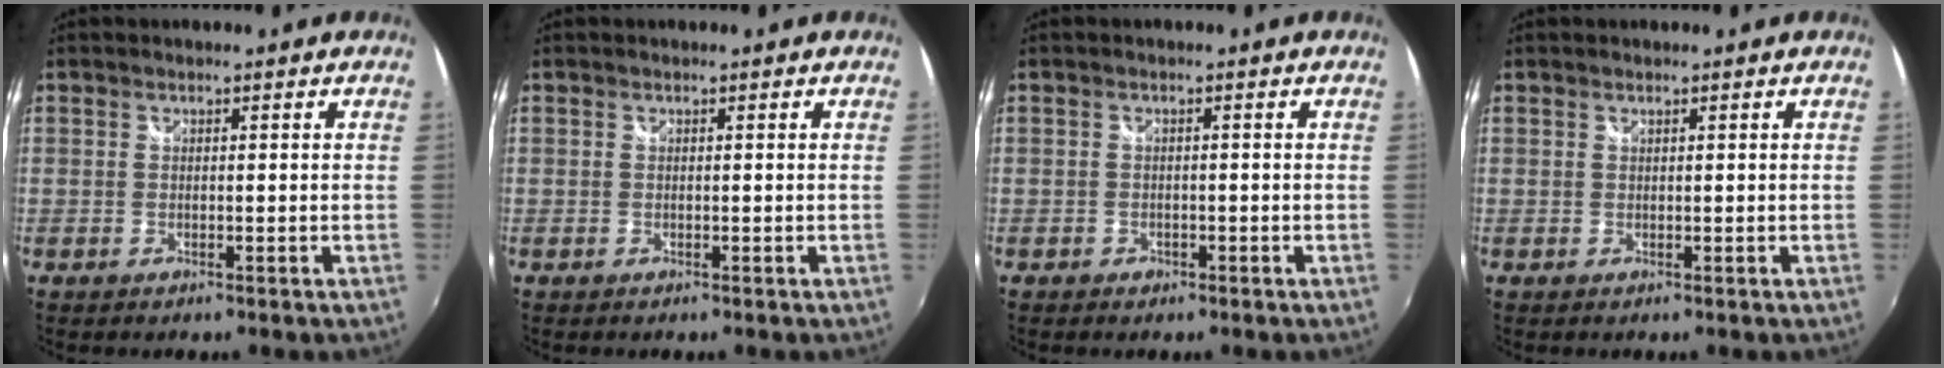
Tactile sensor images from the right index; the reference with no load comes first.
{"total": 0.0}
{"total": 1.4, "force": [-0.9, 1.1, 0.3], "torque": [-0.007, 0.000, -0.011]}
{"total": 0.0}